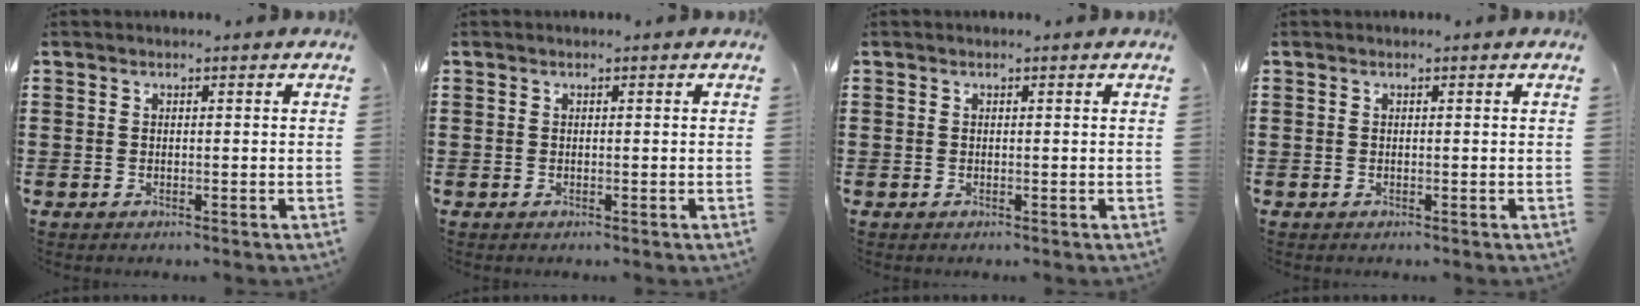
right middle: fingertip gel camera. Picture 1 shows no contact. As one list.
[{"total": 0.0}, {"total": 0.0}, {"total": 0.0}]